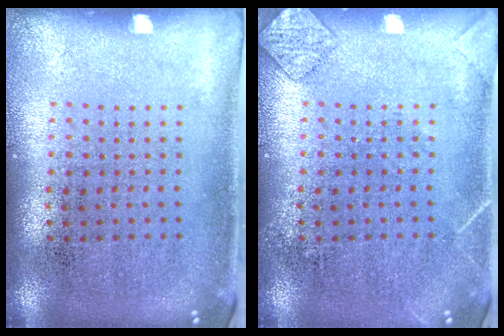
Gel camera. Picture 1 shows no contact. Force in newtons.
{"total": 1.6, "press": 1.5, "slide": 0.1}